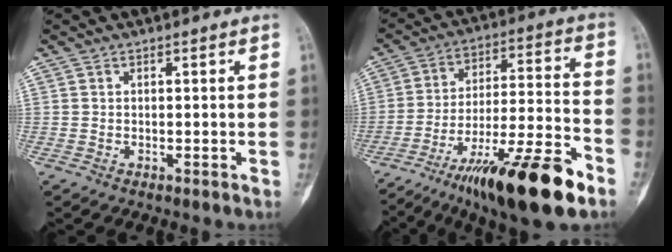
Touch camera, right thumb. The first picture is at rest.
{"total": 23.2, "force": [-14.7, 4.4, 17.3], "torque": [-0.255, 0.055, -0.240]}